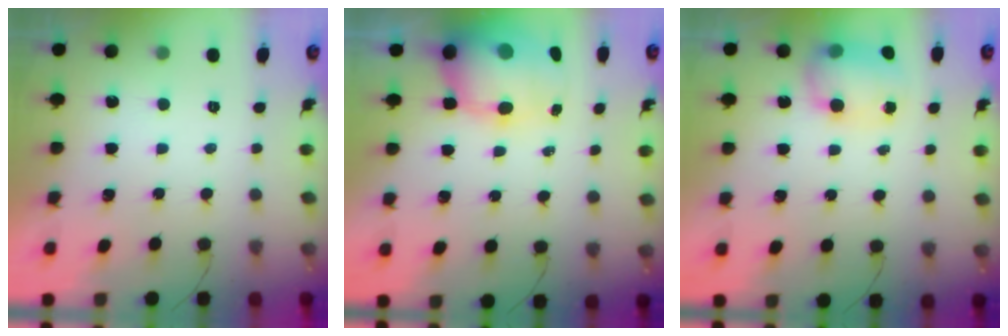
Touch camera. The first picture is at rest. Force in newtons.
{"total": 11.2, "press": 10.9, "slide": 2.5}
{"total": 8.0, "press": 8.0, "slide": 0.4}